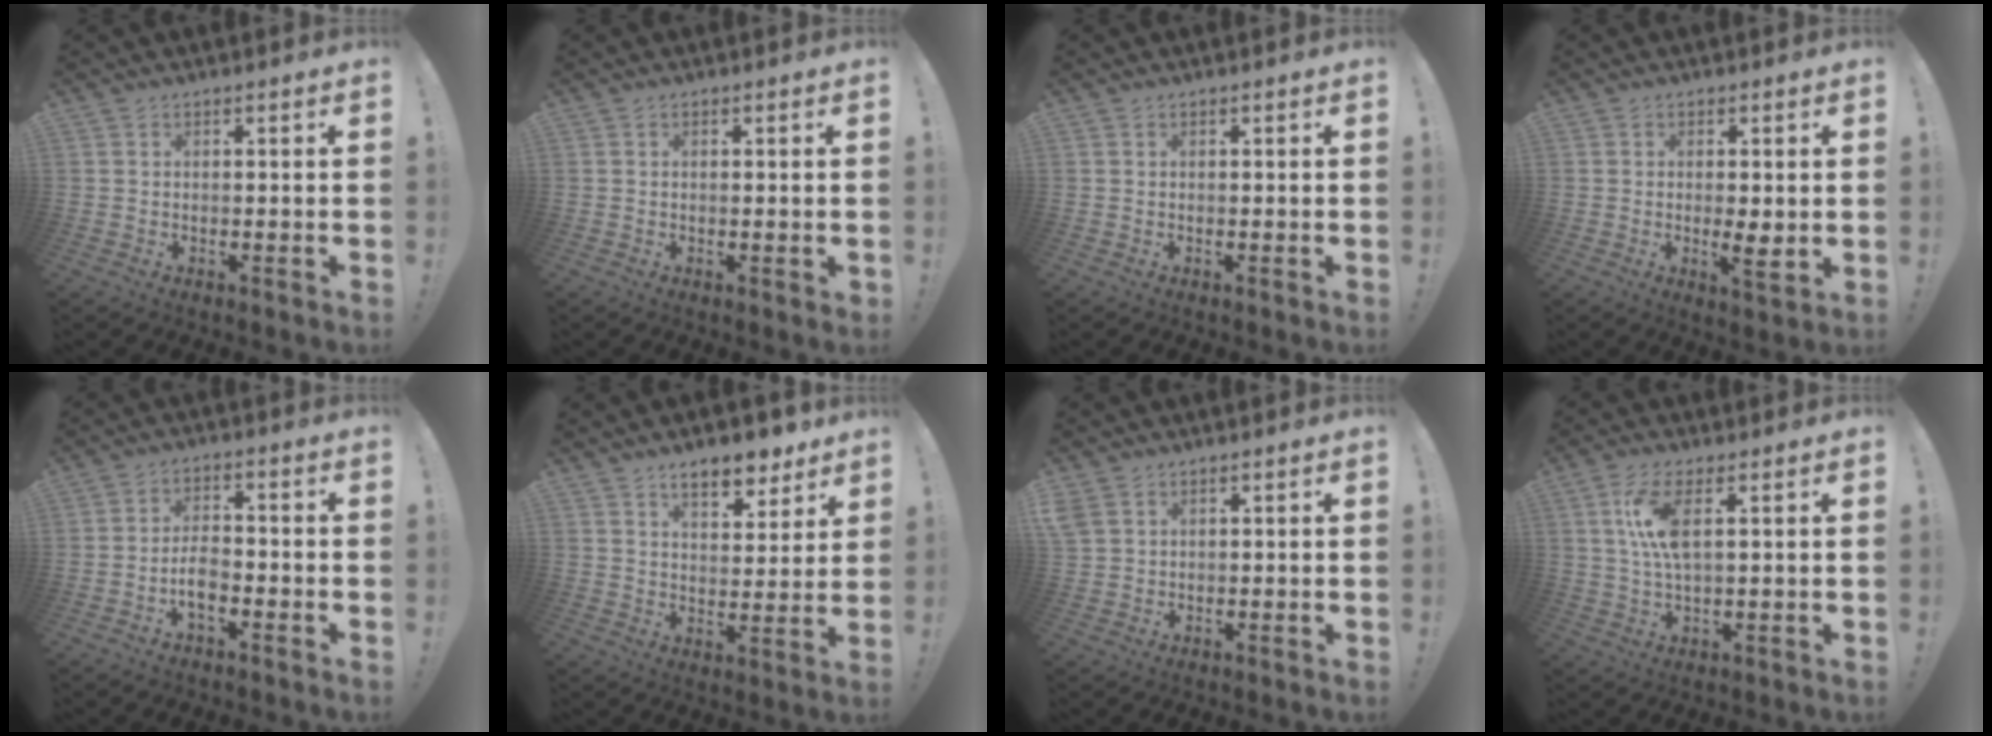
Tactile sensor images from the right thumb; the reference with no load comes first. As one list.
[{"total": 0.6, "force": [0.2, 0.1, 0.5], "torque": [-0.008, -0.001, 0.003]}, {"total": 0.0}, {"total": 4.6, "force": [-0.2, 1.1, 4.5], "torque": [-0.056, -0.012, -0.002]}, {"total": 5.8, "force": [-2.6, 2.8, 4.3], "torque": [-0.076, 0.001, -0.048]}, {"total": 10.4, "force": [7.6, 4.4, 5.4], "torque": [-0.063, -0.049, 0.134]}, {"total": 3.3, "force": [1.9, 2.3, 1.5], "torque": [-0.024, -0.004, 0.038]}, {"total": 9.1, "force": [2.5, 3.1, 8.2], "torque": [-0.173, -0.009, 0.041]}]